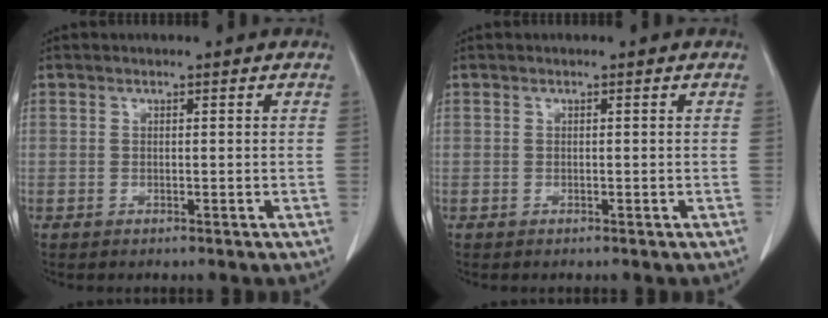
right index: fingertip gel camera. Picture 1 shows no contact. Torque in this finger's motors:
{"motor_torque": [0.08, -0.06, 0.02, 0.02]}